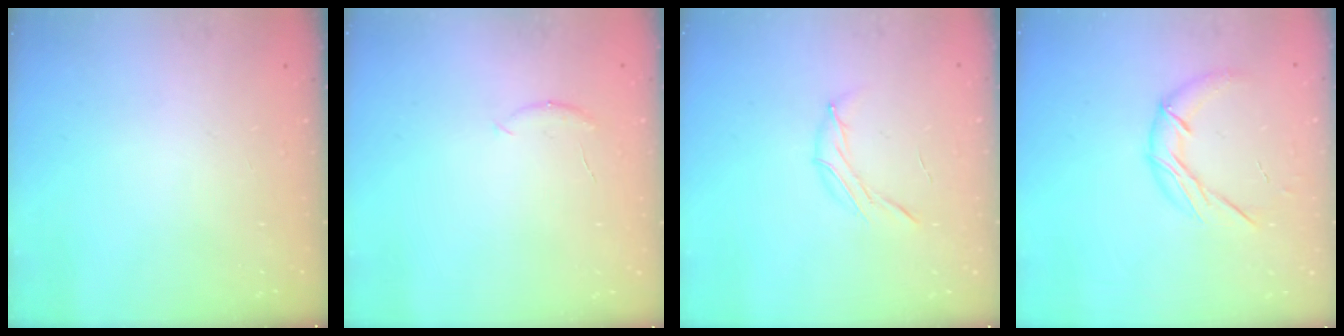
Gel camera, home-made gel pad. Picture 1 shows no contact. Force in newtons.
{"total": 5.0, "press": 4.9, "slide": 1.0}
{"total": 7.0, "press": 6.9, "slide": 1.4}
{"total": 9.1, "press": 9.1, "slide": 0.6}